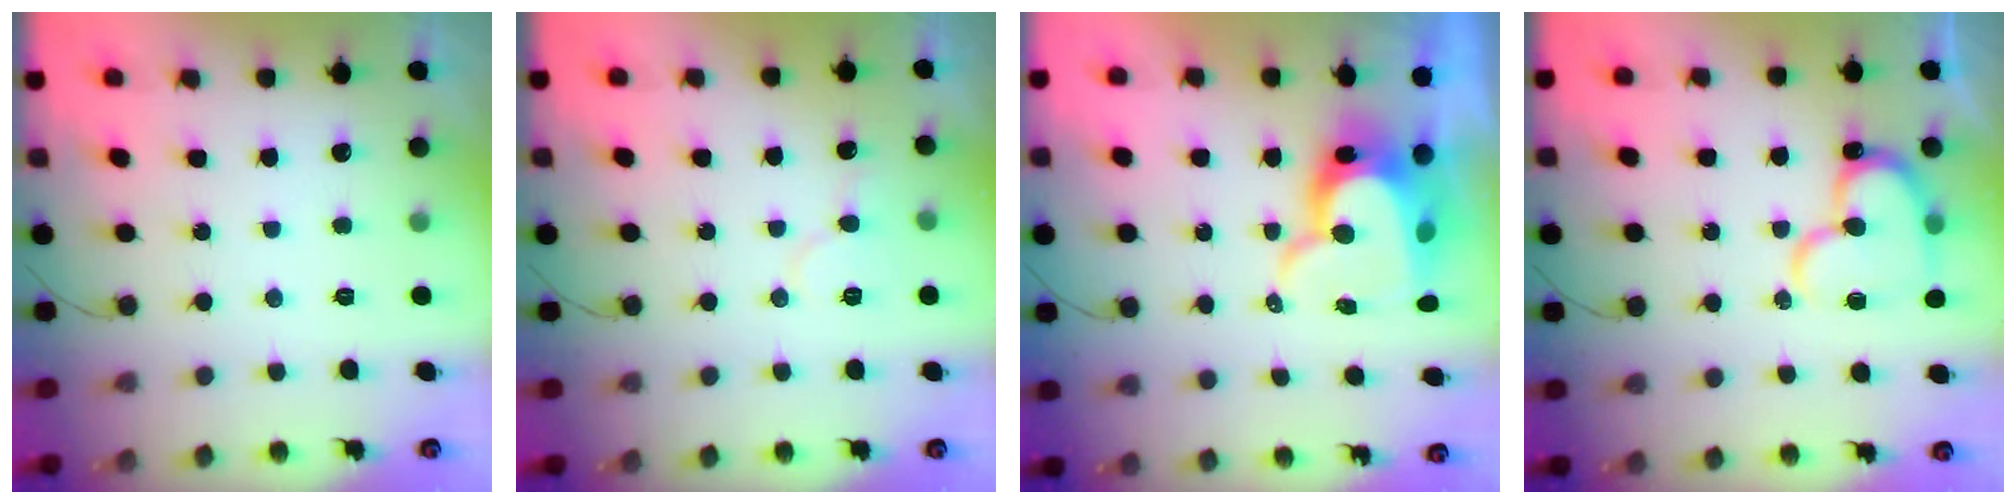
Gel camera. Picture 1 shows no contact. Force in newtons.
{"total": 5.4, "press": 5.3, "slide": 0.5}
{"total": 12.3, "press": 12.3, "slide": 0.8}
{"total": 15.6, "press": 15.5, "slide": 1.4}